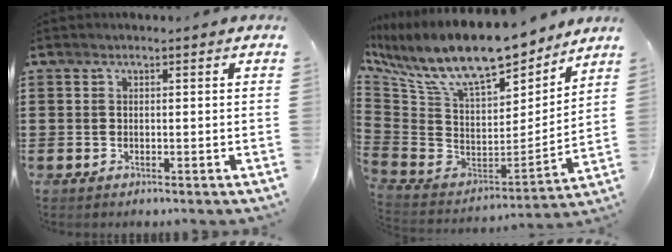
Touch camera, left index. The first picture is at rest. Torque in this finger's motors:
{"motor_torque": [1.65, -0.49, 1.05, 0.21]}